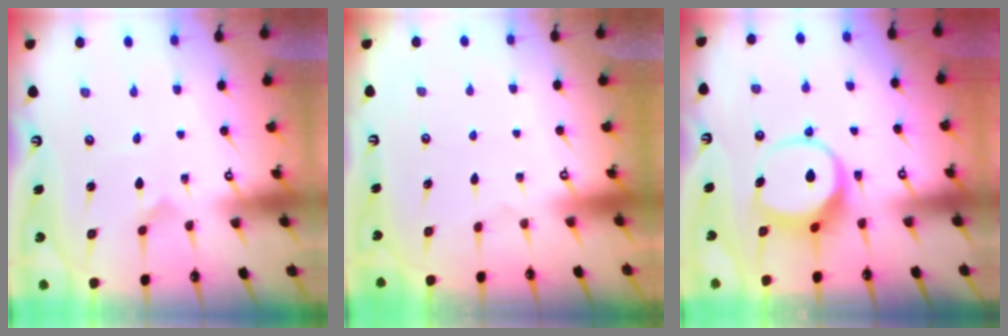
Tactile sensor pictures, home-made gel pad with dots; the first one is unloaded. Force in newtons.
{"total": 0.0}
{"total": 8.0, "press": 8.0, "slide": 1.0}